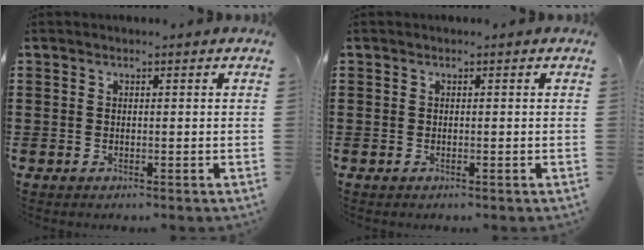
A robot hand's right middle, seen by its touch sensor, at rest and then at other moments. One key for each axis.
{"total": 0.0}